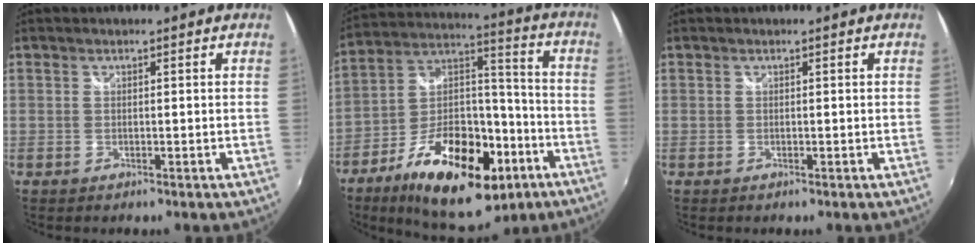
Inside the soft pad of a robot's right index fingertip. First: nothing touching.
{"total": 25.0, "force": [-12.4, 12.5, 17.8], "torque": [-0.307, 0.011, -0.186]}
{"total": 0.0}